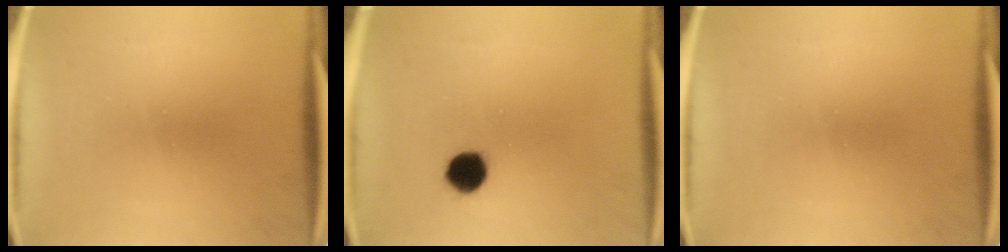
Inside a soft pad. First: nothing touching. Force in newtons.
{"total": 6.1}
{"total": 0.0}